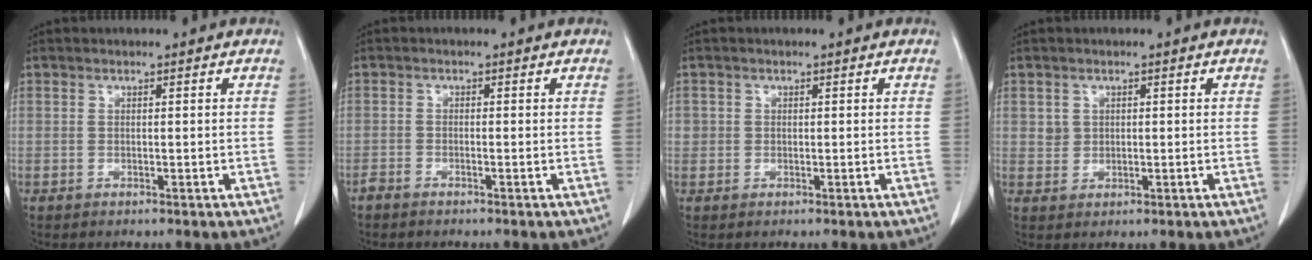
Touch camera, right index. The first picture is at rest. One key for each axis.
{"total": 1.0, "fx": -0.8, "fy": 0.2, "fz": 0.5, "tx": -0.012, "ty": 0.000, "tz": -0.017}
{"total": 1.1, "fx": 0.1, "fy": 1.1, "fz": 0.1, "tx": 0.008, "ty": 0.004, "tz": -0.002}
{"total": 2.0, "fx": 0.6, "fy": 1.8, "fz": 0.5, "tx": -0.003, "ty": 0.000, "tz": 0.012}